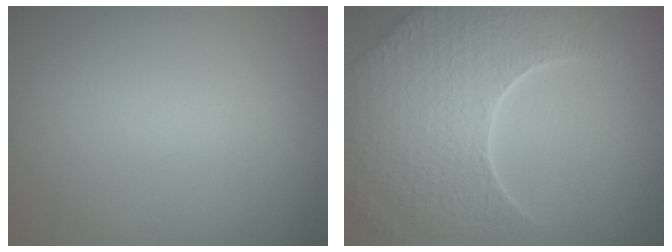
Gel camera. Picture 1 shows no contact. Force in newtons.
{"total": 8.7, "press": 6.2, "slide": 6.2}